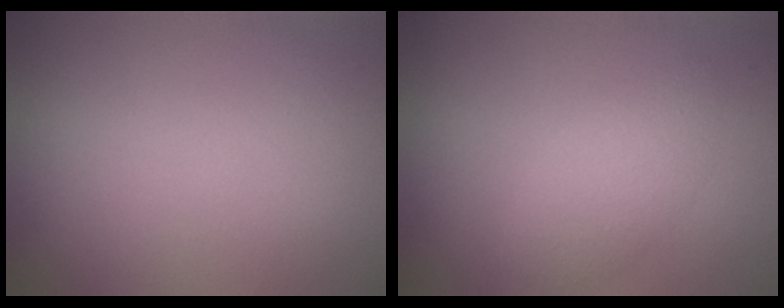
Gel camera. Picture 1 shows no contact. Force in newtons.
{"total": 2.7, "press": 2.7, "slide": 0.1}